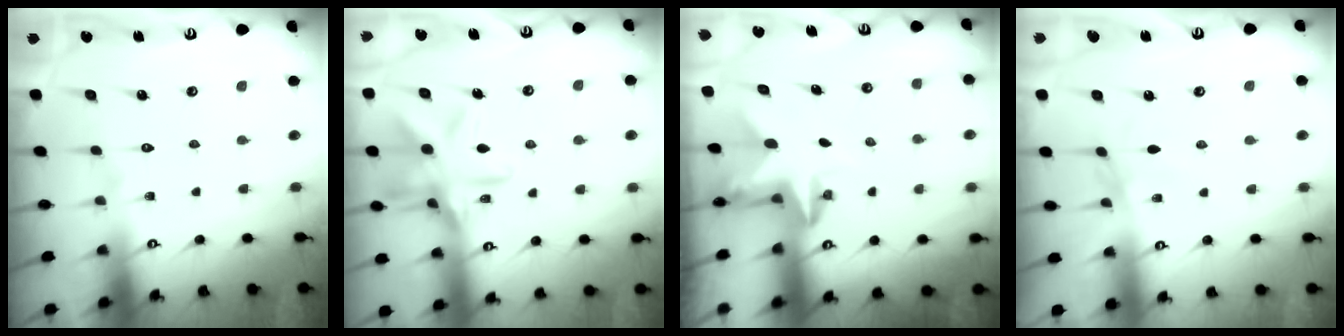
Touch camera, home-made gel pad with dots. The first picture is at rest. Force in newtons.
{"total": 12.4, "press": 12.4, "slide": 0.4}
{"total": 2.4, "press": 2.3, "slide": 0.4}
{"total": 1.2, "press": 1.1, "slide": 0.4}